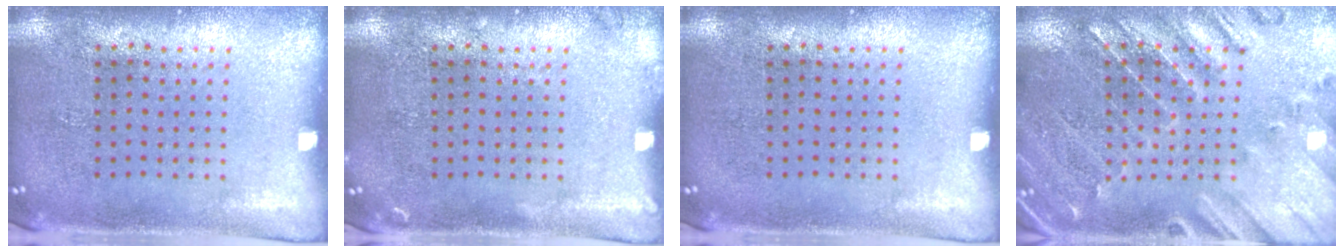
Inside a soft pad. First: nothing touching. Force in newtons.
{"total": 0.7, "press": 0.7, "slide": 0.2}
{"total": 0.0}
{"total": 0.6, "press": 0.5, "slide": 0.4}